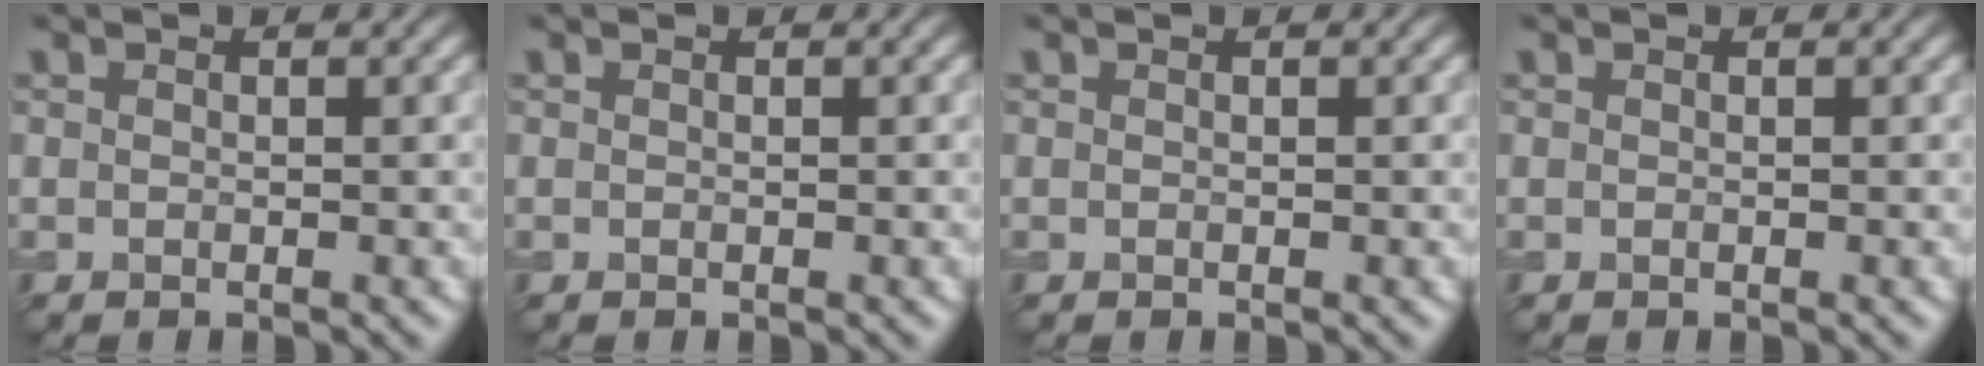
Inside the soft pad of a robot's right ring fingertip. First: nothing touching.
{"total": 0.0}
{"total": 0.0}
{"total": 0.0}